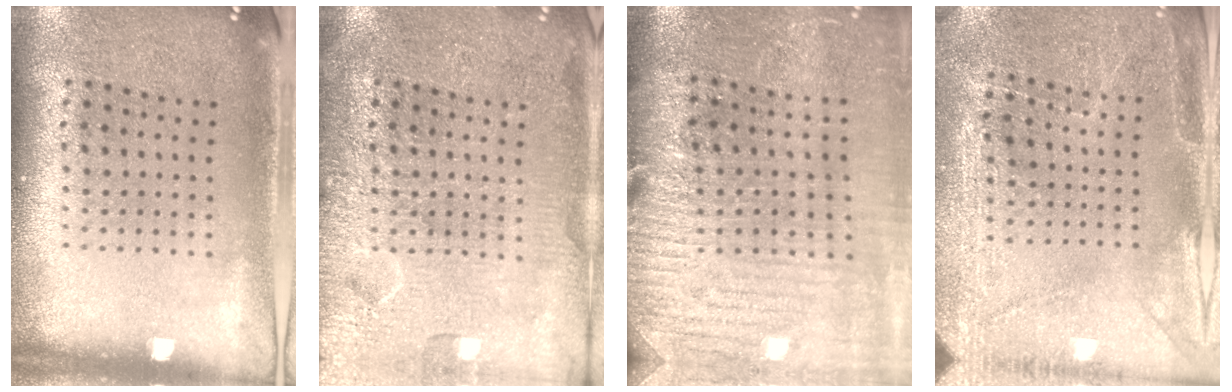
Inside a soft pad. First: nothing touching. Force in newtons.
{"total": 5.5, "press": 5.4, "slide": 0.7}
{"total": 3.2, "press": 3.0, "slide": 1.0}
{"total": 2.9, "press": 2.8, "slide": 0.3}